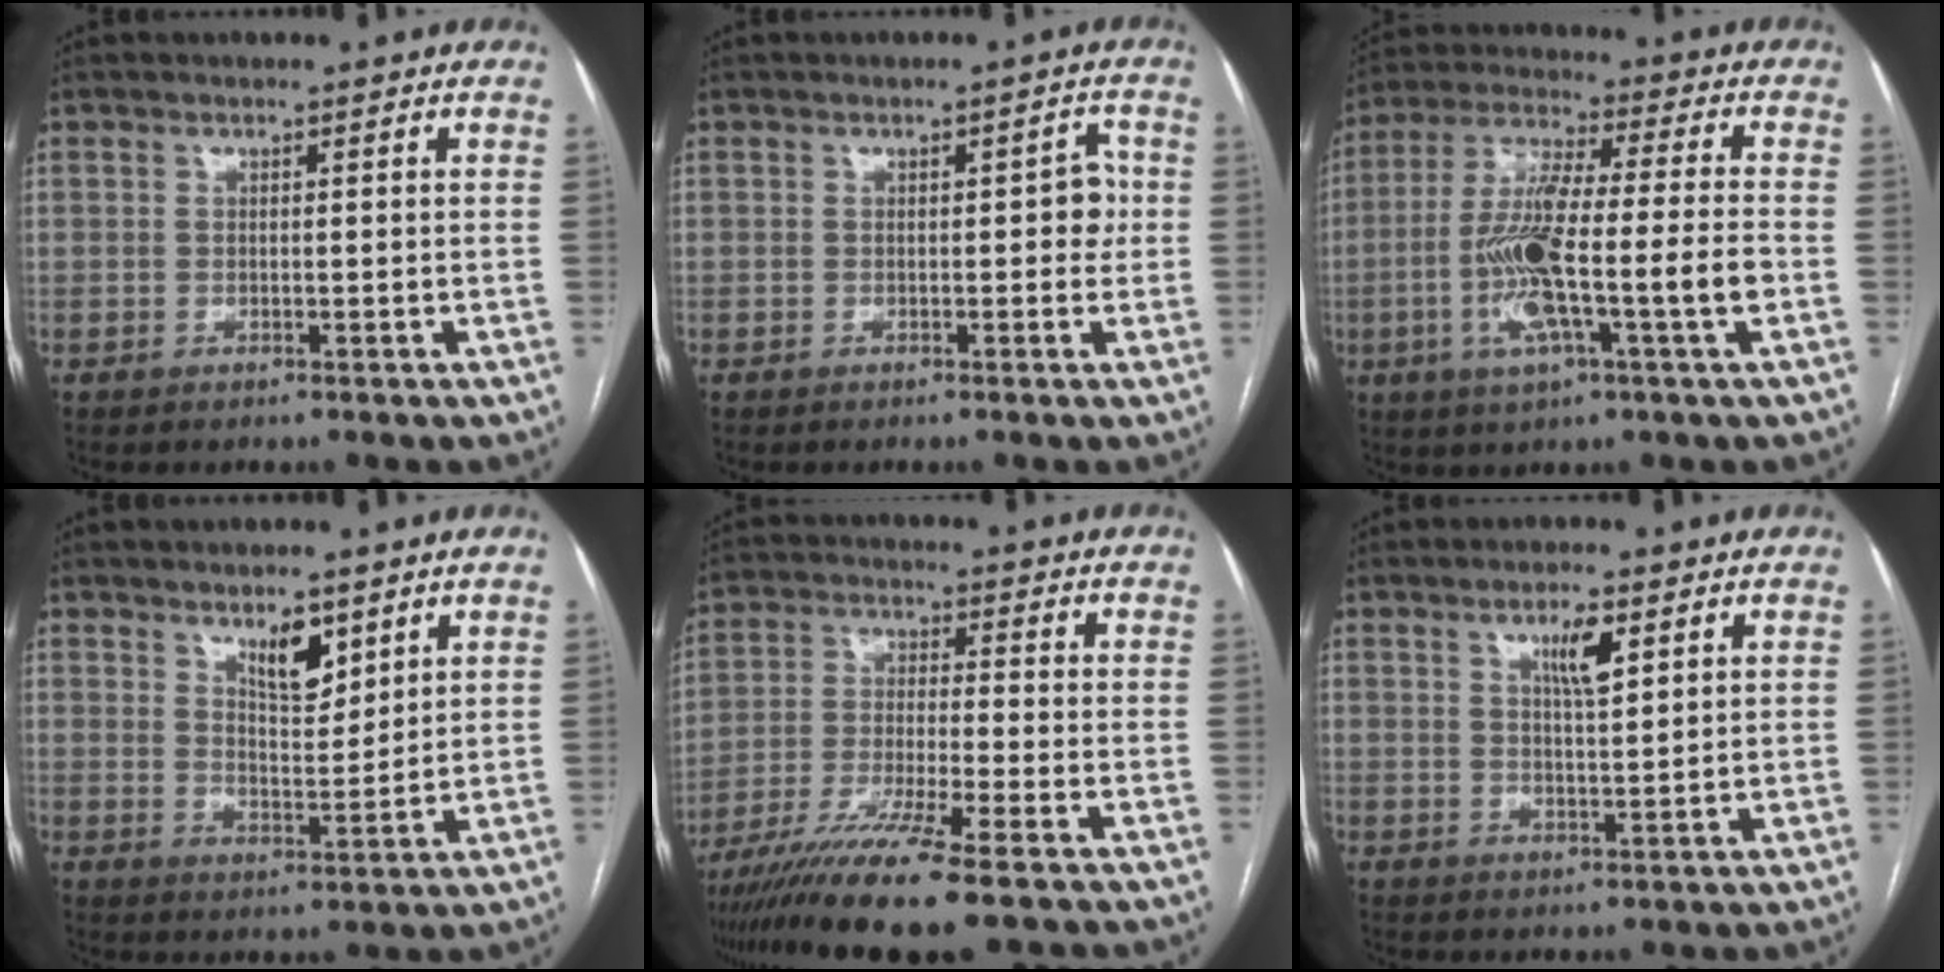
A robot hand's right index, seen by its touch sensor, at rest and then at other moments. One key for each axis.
{"total": 2.8, "fx": 0.0, "fy": 1.3, "fz": 2.4, "tx": -0.023, "ty": 0.014, "tz": -0.001}
{"total": 14.6, "fx": -3.4, "fy": 1.0, "fz": 14.2, "tx": -0.278, "ty": 0.004, "tz": -0.065}
{"total": 5.8, "fx": 3.8, "fy": 2.1, "fz": 3.9, "tx": -0.069, "ty": -0.007, "tz": 0.067}
{"total": 12.1, "fx": -9.2, "fy": -1.3, "fz": 7.8, "tx": -0.138, "ty": -0.034, "tz": -0.155}
{"total": 4.5, "fx": 2.3, "fy": 0.8, "fz": 3.9, "tx": -0.069, "ty": -0.002, "tz": 0.040}